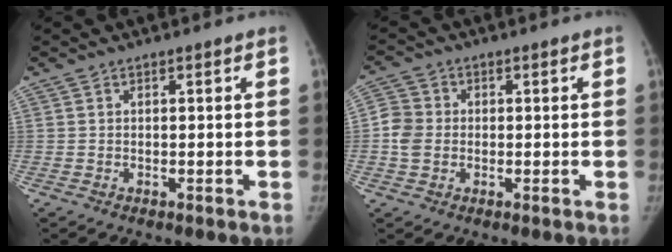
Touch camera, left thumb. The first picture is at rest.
{"total": 4.9, "force": [-0.5, 4.3, 2.3], "torque": [-0.041, 0.008, -0.014]}